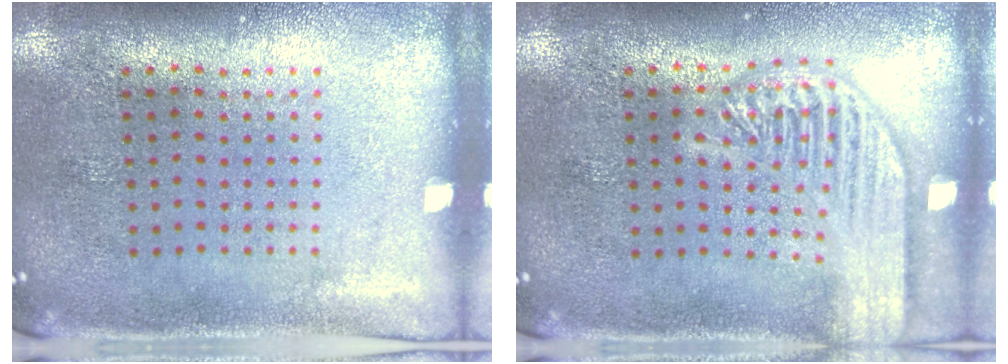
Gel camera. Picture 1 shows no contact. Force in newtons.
{"total": 3.6, "press": 3.6, "slide": 0.4}